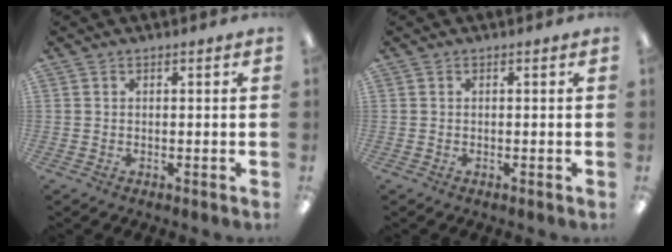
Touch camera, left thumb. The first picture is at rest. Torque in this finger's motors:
{"motor_torque": [-0.02, -0.01, -0.01, 0.01, 0.00]}